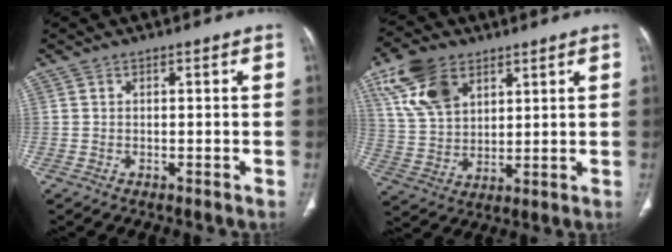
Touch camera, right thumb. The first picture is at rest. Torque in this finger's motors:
{"motor_torque": [-0.10, 0.35, 1.27, 1.10, 0.46]}